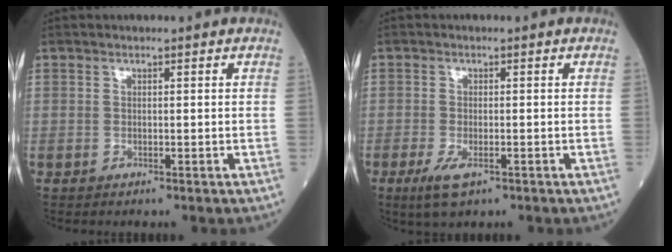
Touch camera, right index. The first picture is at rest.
{"total": 3.7, "force": [-1.9, 1.3, 3.0], "torque": [-0.066, -0.007, -0.027]}